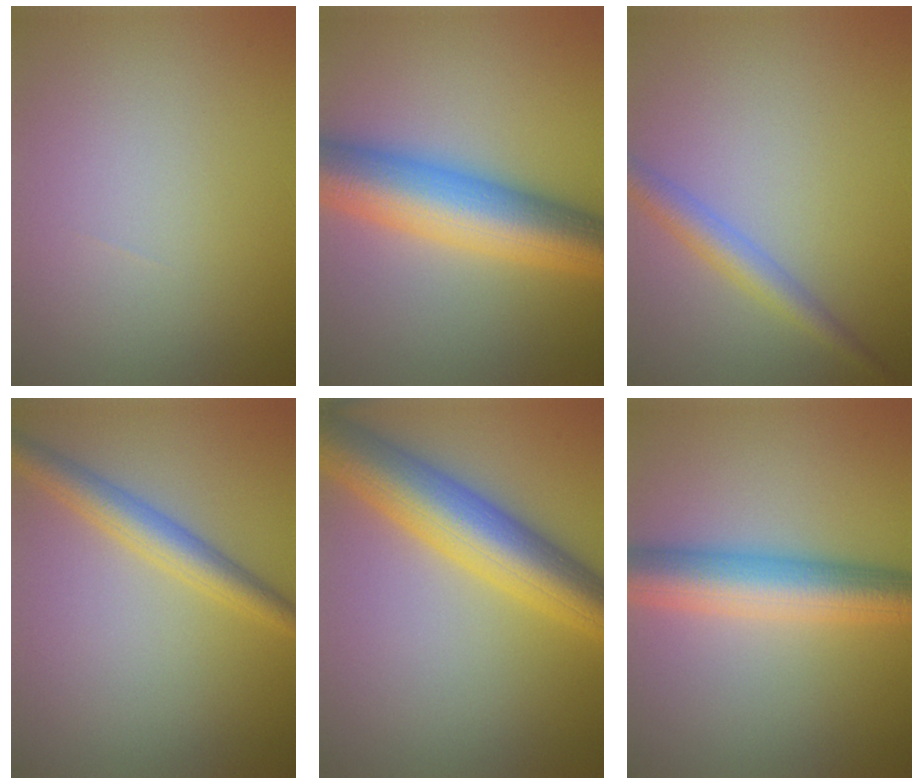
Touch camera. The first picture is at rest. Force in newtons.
{"total": 10.3, "press": 10.3, "slide": 0.1}
{"total": 2.7, "press": 2.7, "slide": 0.1}
{"total": 3.6, "press": 3.6, "slide": 0.1}
{"total": 9.2, "press": 9.2, "slide": 0.2}
{"total": 7.0, "press": 7.0, "slide": 0.2}